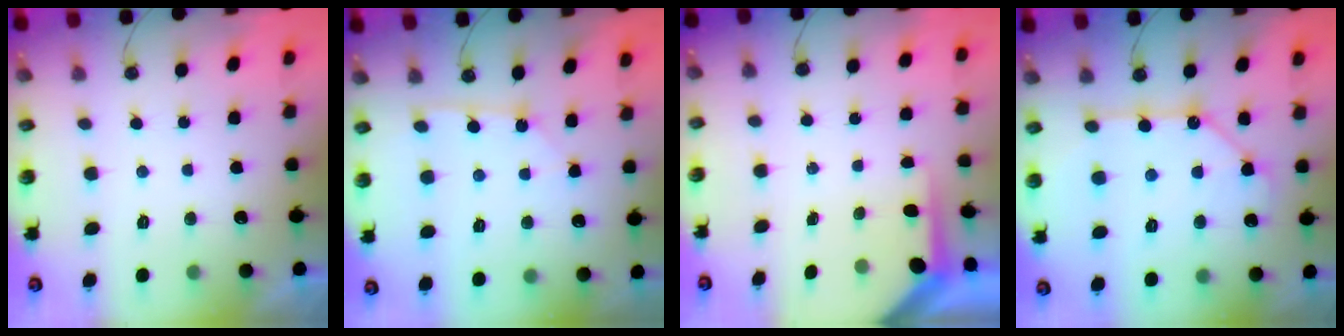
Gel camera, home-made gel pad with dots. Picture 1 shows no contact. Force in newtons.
{"total": 2.5, "press": 2.5, "slide": 0.3}
{"total": 4.5, "press": 4.5, "slide": 0.4}
{"total": 11.1, "press": 11.1, "slide": 0.9}